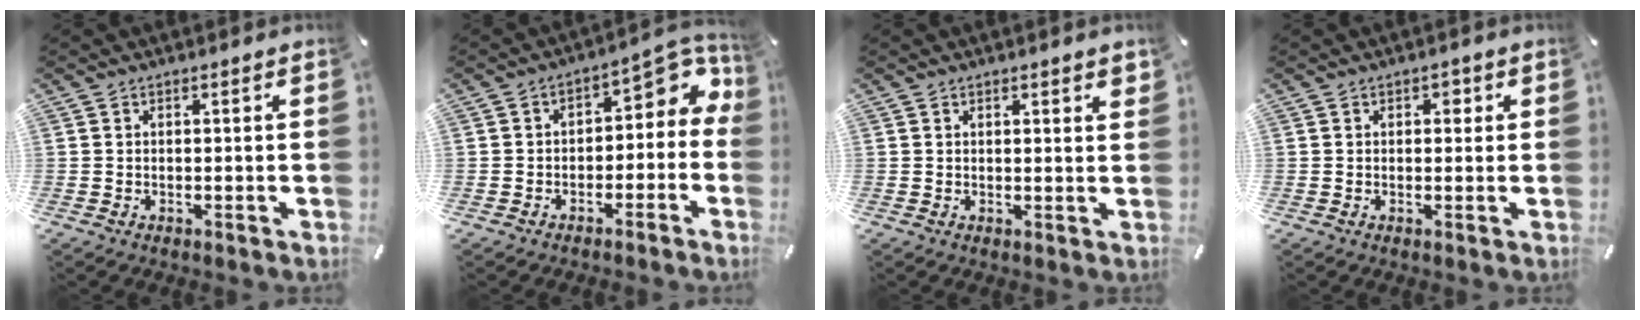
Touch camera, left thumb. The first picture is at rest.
{"total": 7.2, "force": [1.1, 5.0, 5.2], "torque": [-0.056, -0.014, 0.014]}
{"total": 1.3, "force": [1.1, 0.2, 0.7], "torque": [-0.007, -0.003, 0.017]}
{"total": 1.7, "force": [0.5, 1.3, 1.0], "torque": [-0.005, 0.001, 0.003]}